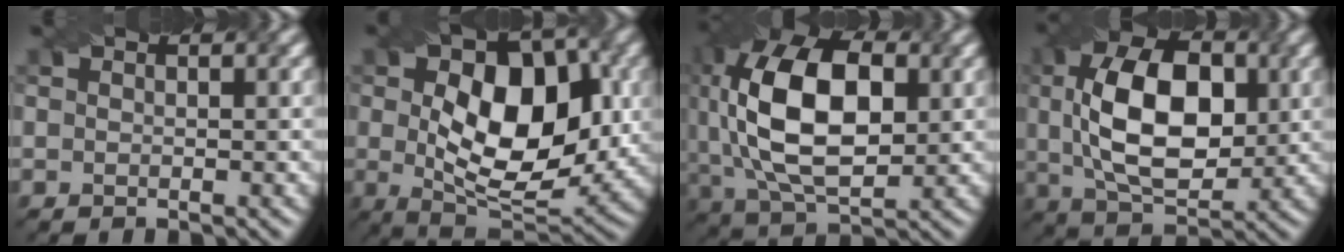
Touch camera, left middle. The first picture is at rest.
{"total": 10.6, "force": [0.0, 6.2, 8.6], "torque": [-0.138, 0.013, 0.010]}
{"total": 12.3, "force": [0.1, 7.1, 10.0], "torque": [-0.220, 0.020, 0.018]}
{"total": 9.4, "force": [-0.1, 5.5, 7.6], "torque": [-0.149, 0.019, 0.008]}